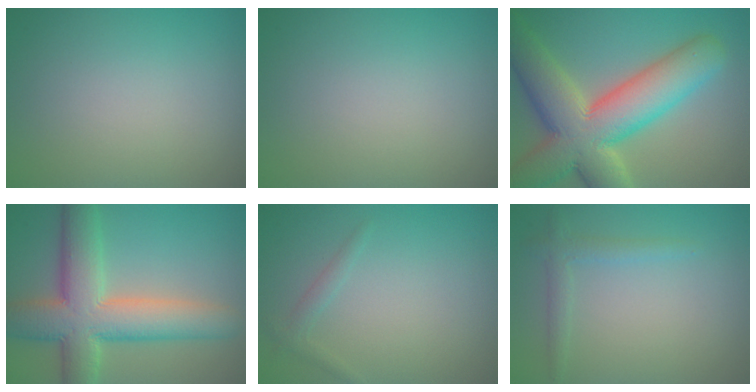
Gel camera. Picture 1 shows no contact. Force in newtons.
{"total": 0.0}
{"total": 12.8, "press": 12.8, "slide": 1.0}
{"total": 9.3, "press": 9.3, "slide": 0.7}
{"total": 1.1, "press": 1.1, "slide": 0.0}
{"total": 1.6, "press": 1.6, "slide": 0.1}